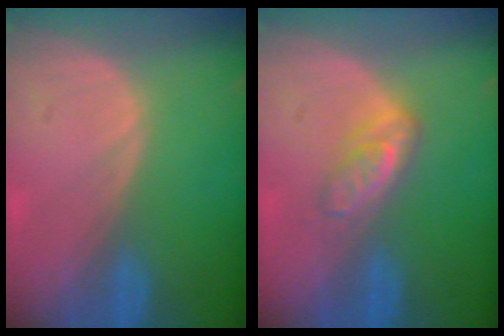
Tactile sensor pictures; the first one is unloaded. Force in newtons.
{"total": 4.8, "press": 4.2, "slide": 2.4}